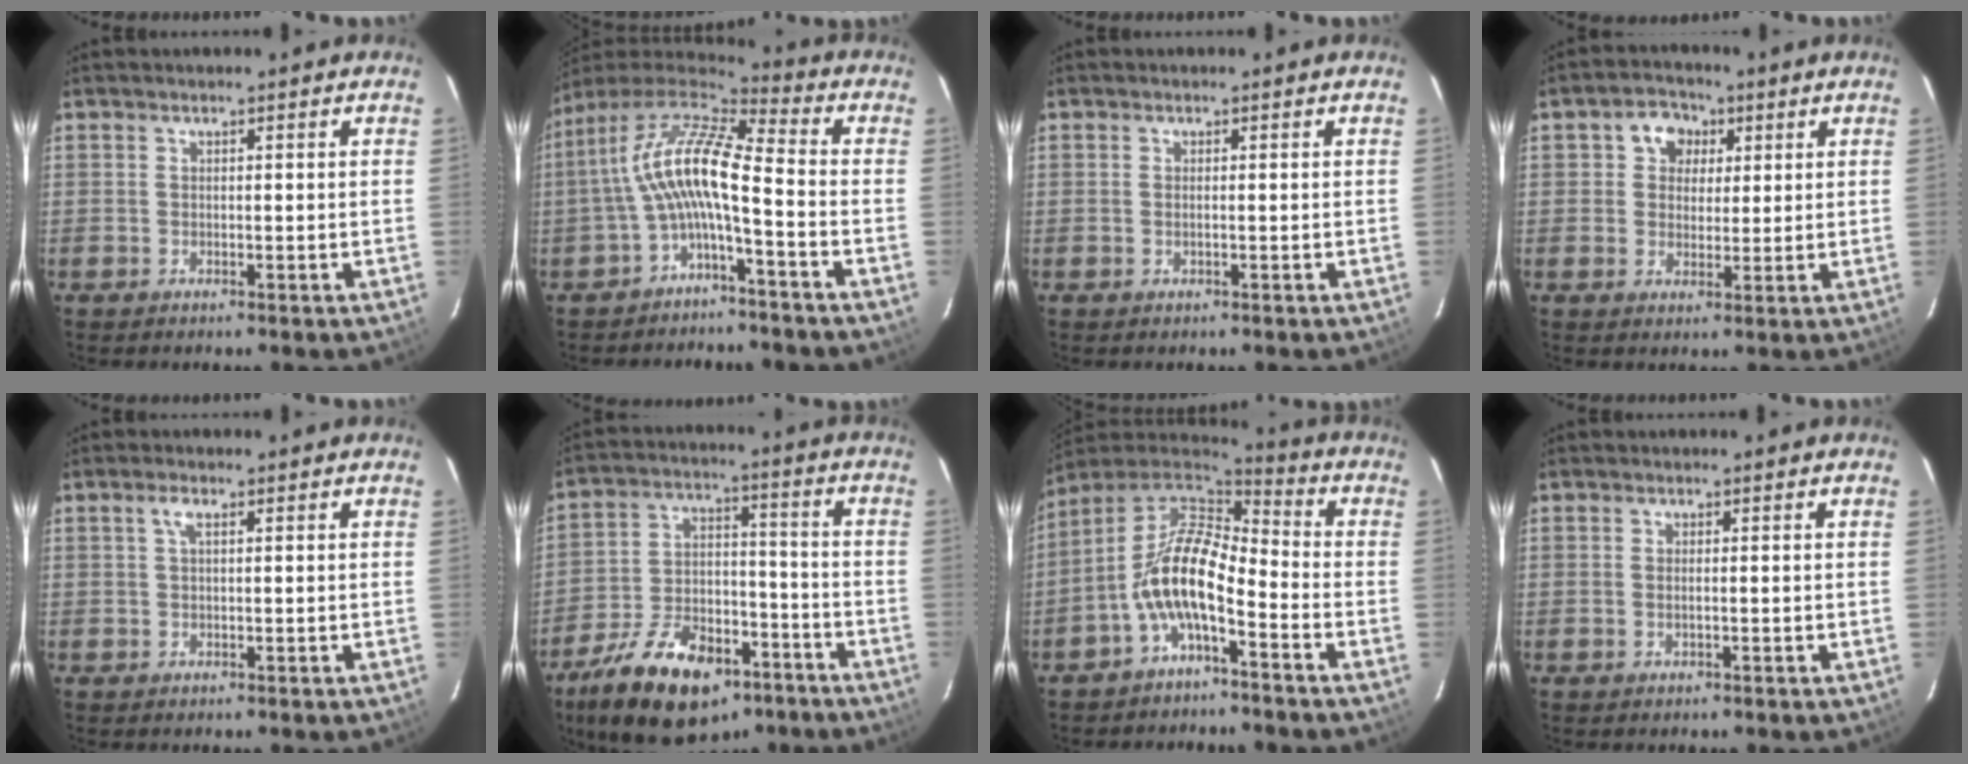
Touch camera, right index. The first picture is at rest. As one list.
[{"total": 13.0, "force": [-2.5, 2.6, 12.5], "torque": [-0.240, 0.014, -0.051]}, {"total": 0.6, "force": [-0.1, 0.0, 0.6], "torque": [-0.012, 0.002, -0.001]}, {"total": 5.9, "force": [2.1, 5.0, 2.4], "torque": [-0.032, 0.017, 0.034]}, {"total": 1.8, "force": [0.7, 0.6, 1.6], "torque": [-0.032, 0.007, 0.013]}, {"total": 21.1, "force": [-13.3, 10.7, 12.4], "torque": [-0.237, 0.009, -0.205]}, {"total": 11.7, "force": [-5.0, 4.5, 9.7], "torque": [-0.195, 0.012, -0.100]}, {"total": 0.7, "force": [-0.1, 0.0, 0.7], "torque": [-0.015, 0.002, -0.001]}]